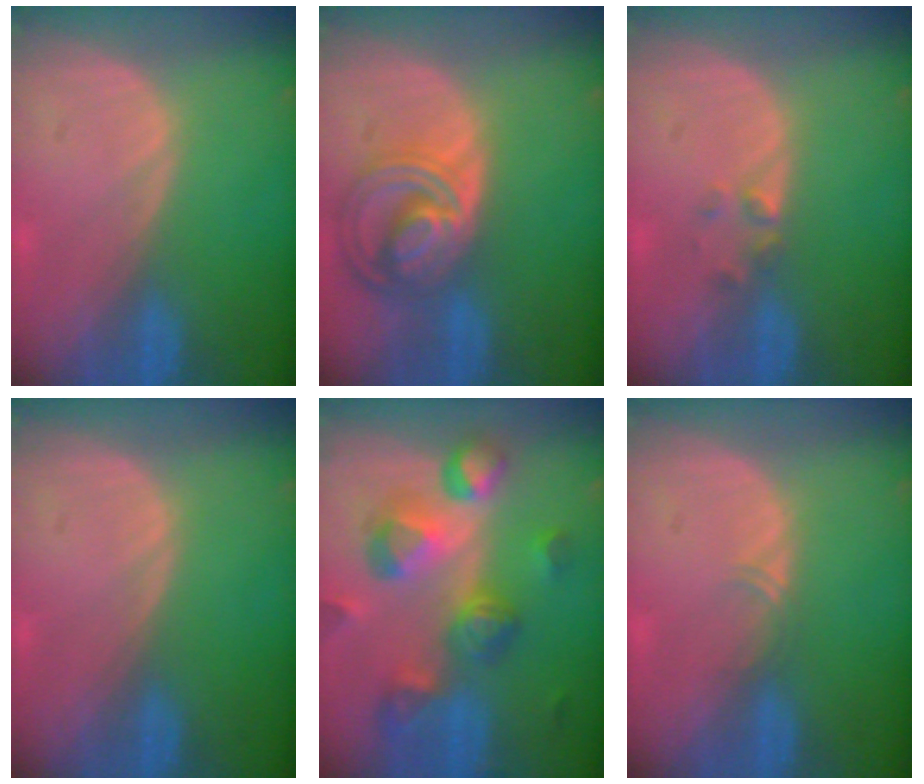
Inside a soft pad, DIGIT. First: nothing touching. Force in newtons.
{"total": 8.7, "press": 7.5, "slide": 4.3}
{"total": 1.6, "press": 1.4, "slide": 0.9}
{"total": 0.0}
{"total": 10.7, "press": 9.6, "slide": 4.7}
{"total": 1.1, "press": 1.0, "slide": 0.6}